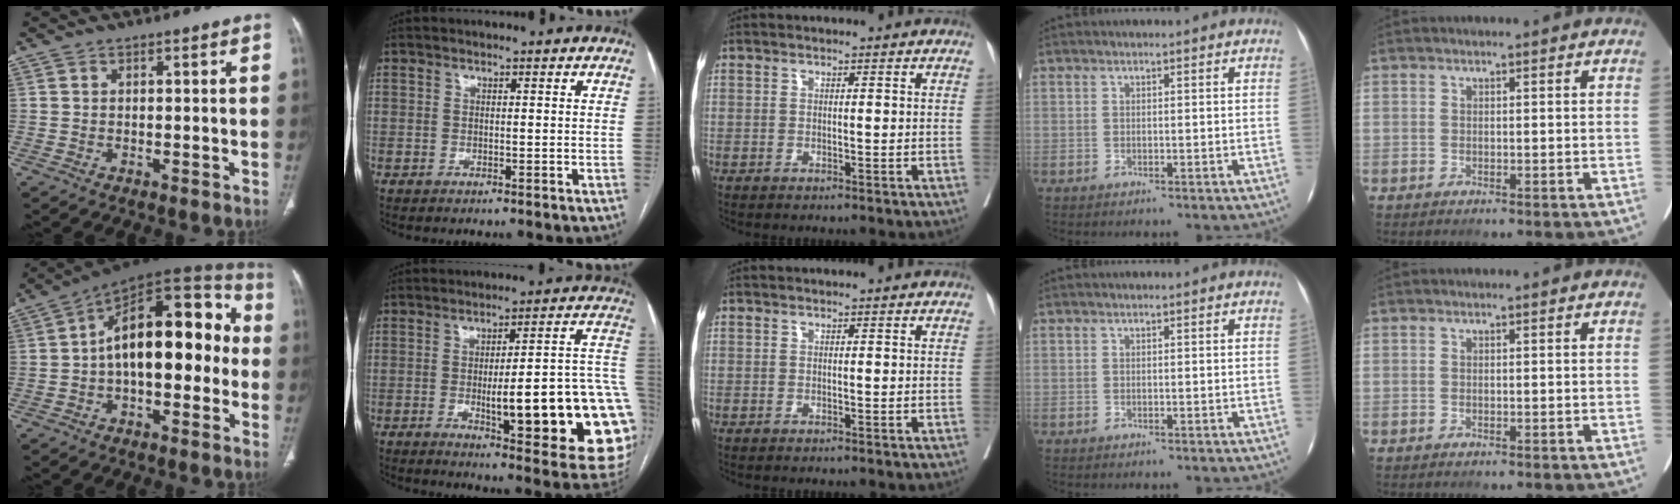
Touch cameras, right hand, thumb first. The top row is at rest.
{"thumb": {"total": 20.5, "force": [-0.3, 10.7, 17.6], "torque": [-0.230, 0.055, -0.016]}, "index": {"total": 25.0, "force": [-4.0, 4.0, 24.4], "torque": [-0.221, 0.005, -0.044]}}